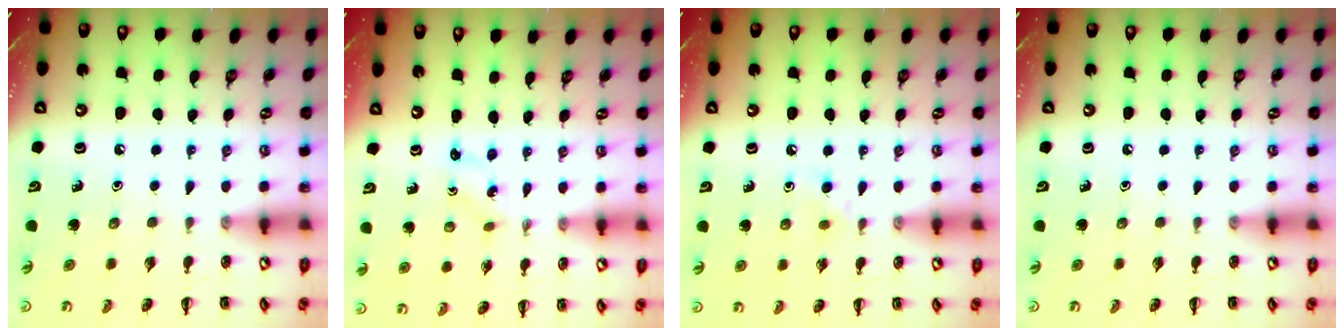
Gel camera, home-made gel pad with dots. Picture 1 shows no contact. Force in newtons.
{"total": 0.0}
{"total": 3.9, "press": 3.6, "slide": 1.4}
{"total": 0.0}